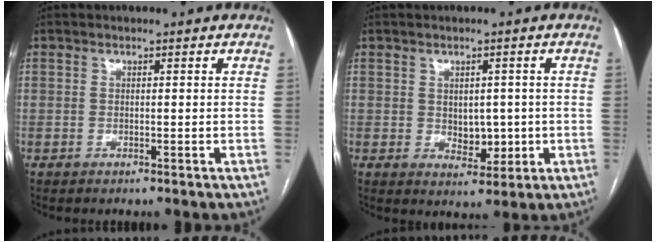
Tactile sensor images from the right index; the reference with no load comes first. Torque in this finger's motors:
{"motor_torque": [0.08, -0.03, 0.13, 0.02]}